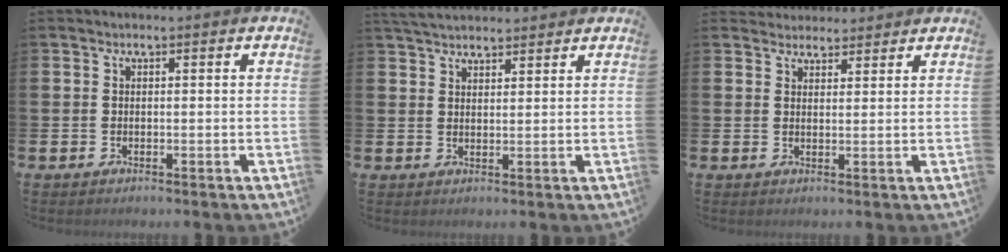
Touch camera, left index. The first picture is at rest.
{"total": 4.0, "force": [3.8, 0.9, 0.8], "torque": [-0.020, -0.012, 0.071]}
{"total": 2.9, "force": [2.7, 1.0, -0.2], "torque": [0.006, -0.012, 0.049]}